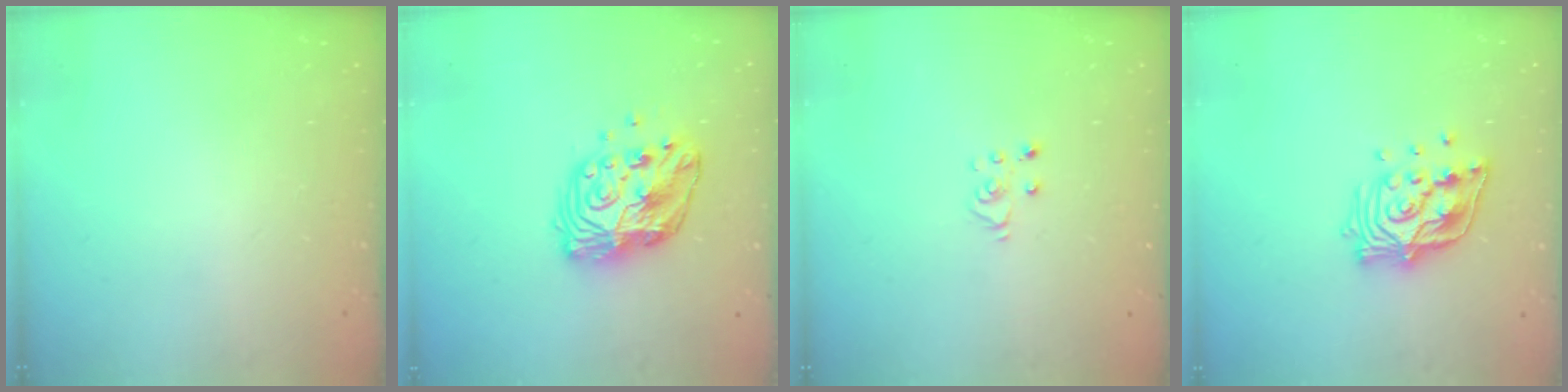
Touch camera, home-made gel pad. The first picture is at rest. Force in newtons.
{"total": 12.3, "press": 12.3, "slide": 1.0}
{"total": 3.6, "press": 3.6, "slide": 0.2}
{"total": 14.7, "press": 14.6, "slide": 1.4}